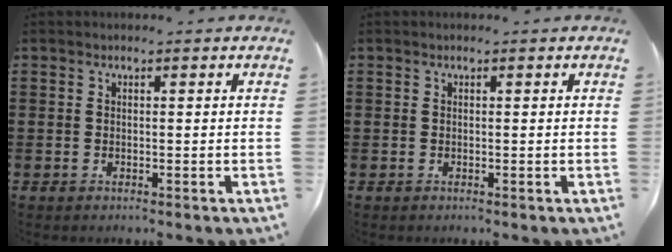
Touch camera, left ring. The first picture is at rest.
{"total": 0.0}